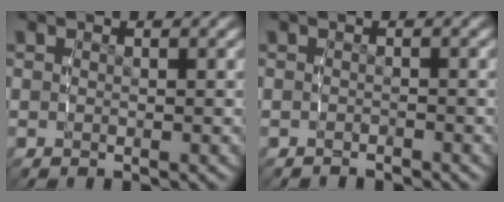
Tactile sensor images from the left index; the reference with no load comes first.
{"total": 1.1, "force": [-1.1, -0.2, -0.1], "torque": [-0.001, -0.002, -0.016]}